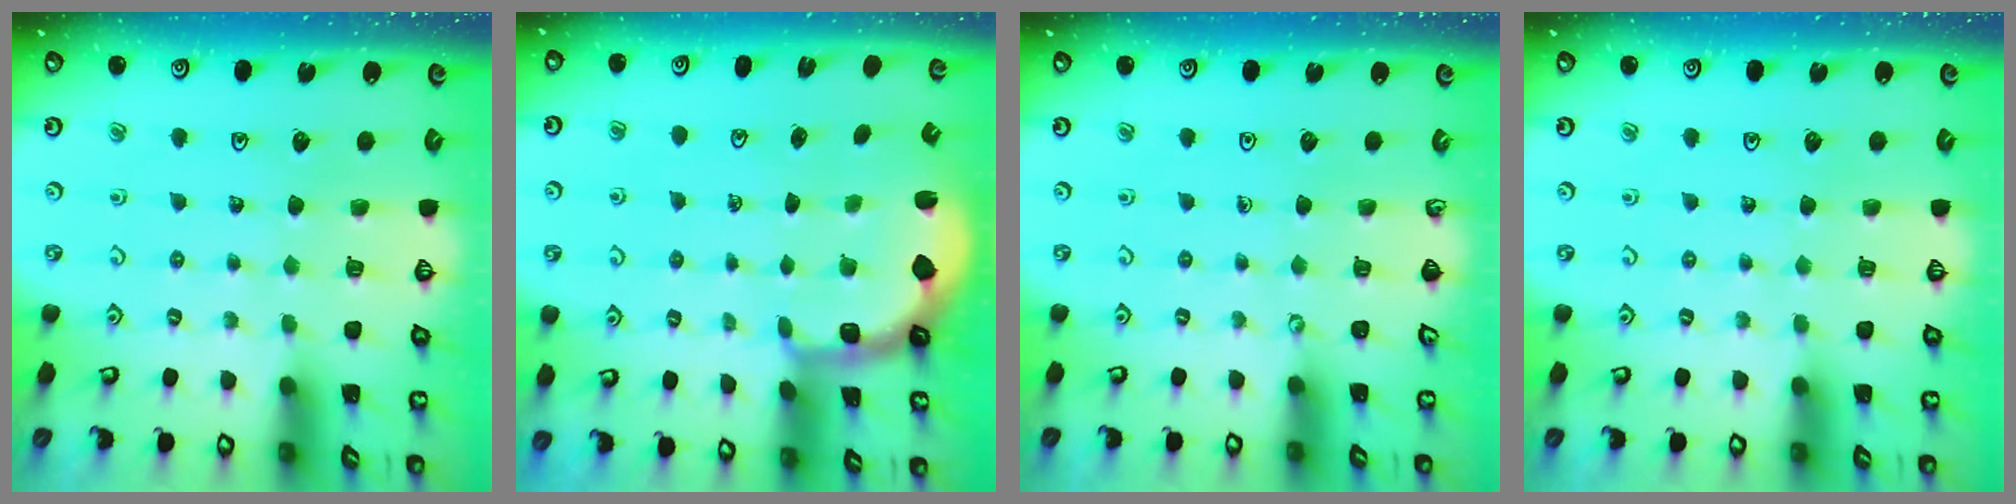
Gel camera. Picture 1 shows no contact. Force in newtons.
{"total": 2.2, "press": 1.5, "slide": 1.6}
{"total": 0.0}
{"total": 0.0}